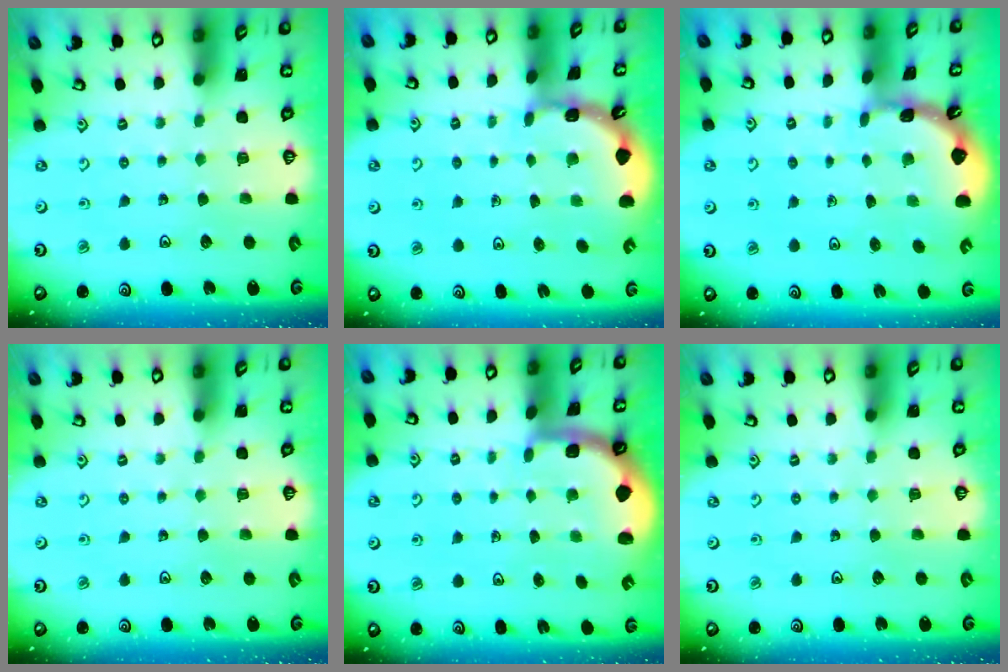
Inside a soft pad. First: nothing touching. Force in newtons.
{"total": 1.9, "press": 1.9, "slide": 0.1}
{"total": 1.7, "press": 1.7, "slide": 0.1}
{"total": 0.0}
{"total": 1.5, "press": 1.5, "slide": 0.2}
{"total": 0.0}